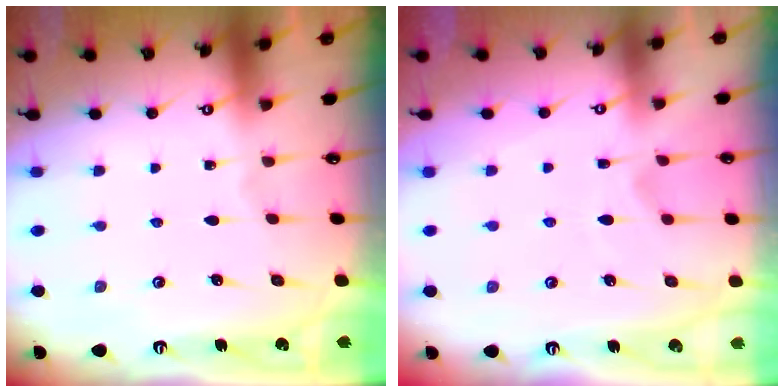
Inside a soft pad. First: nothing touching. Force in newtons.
{"total": 2.5, "press": 2.2, "slide": 1.2}